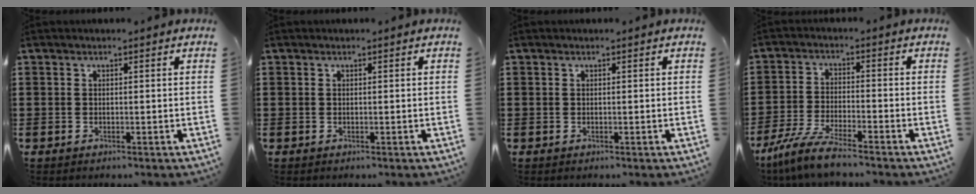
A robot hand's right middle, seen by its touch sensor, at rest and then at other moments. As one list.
[{"total": 0.0}, {"total": 0.0}, {"total": 5.7, "force": [-5.1, -0.1, 2.7], "torque": [-0.071, -0.017, -0.102]}]